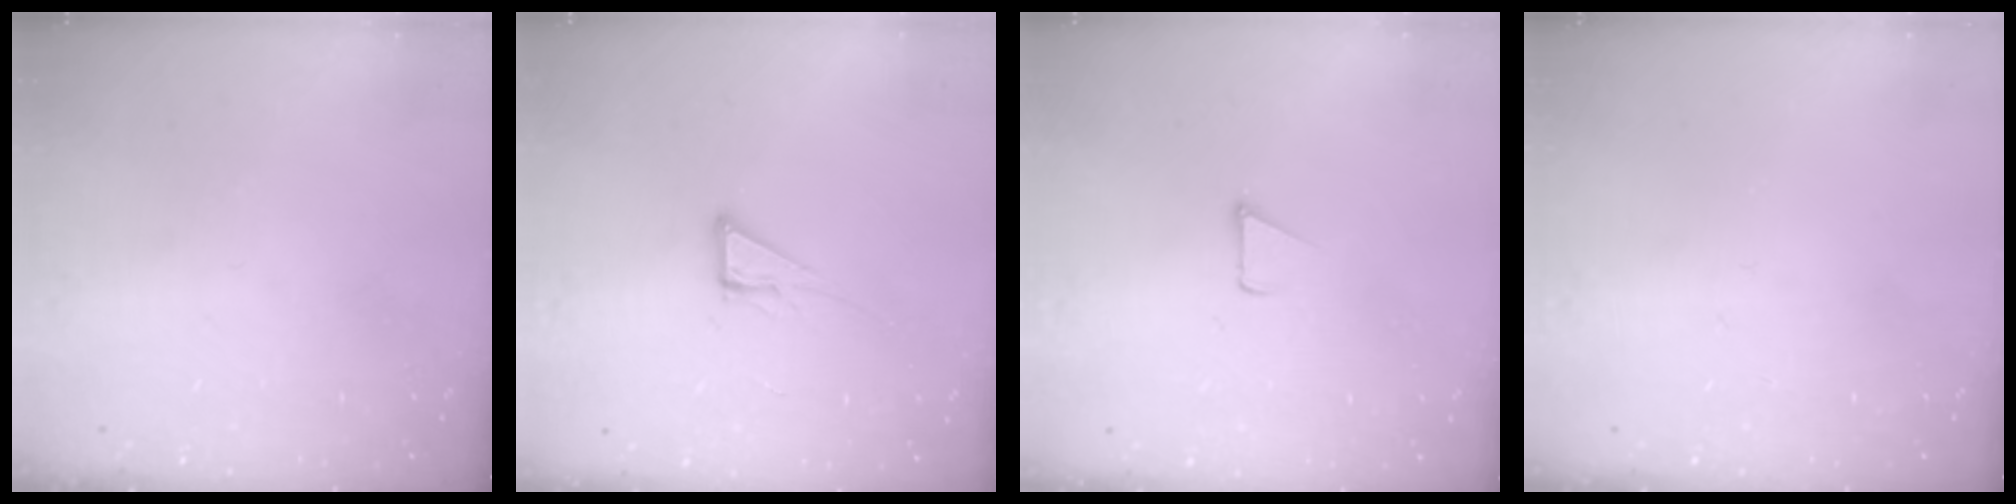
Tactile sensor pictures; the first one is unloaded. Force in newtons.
{"total": 6.1, "press": 6.1, "slide": 0.4}
{"total": 1.8, "press": 1.7, "slide": 0.1}
{"total": 0.0}